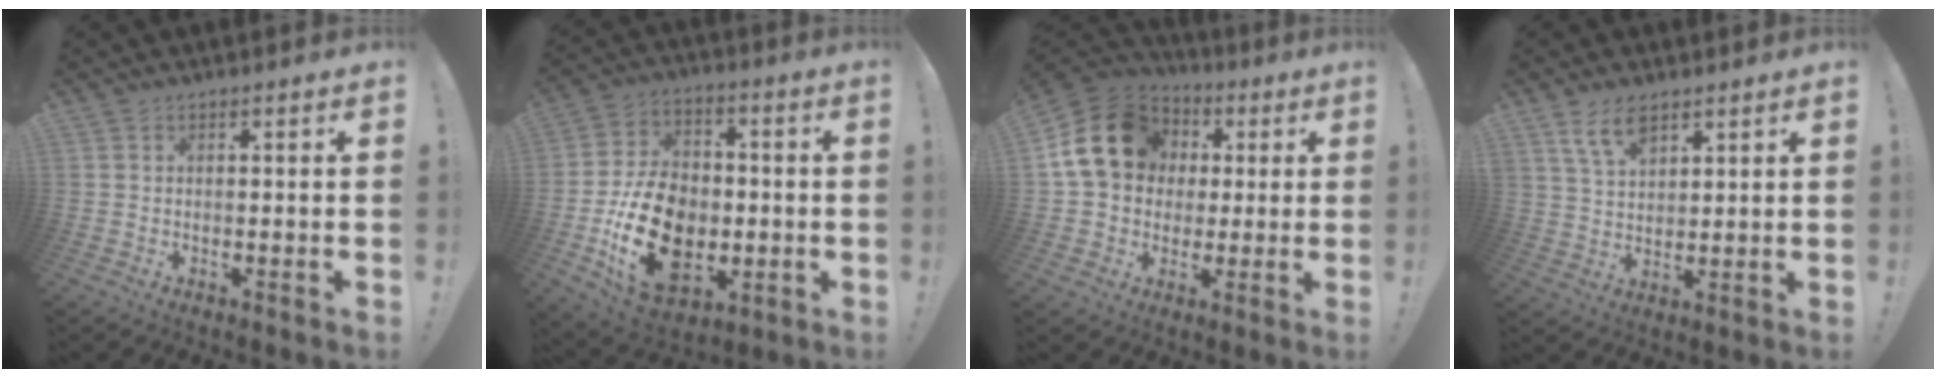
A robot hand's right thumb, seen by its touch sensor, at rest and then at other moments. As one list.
[{"total": 21.4, "force": [-5.1, 15.6, 13.8], "torque": [-0.250, 0.028, -0.072]}, {"total": 18.1, "force": [4.3, 14.8, 9.6], "torque": [-0.152, 0.001, 0.091]}, {"total": 7.8, "force": [5.3, 3.6, 4.5], "torque": [-0.088, -0.019, 0.100]}]